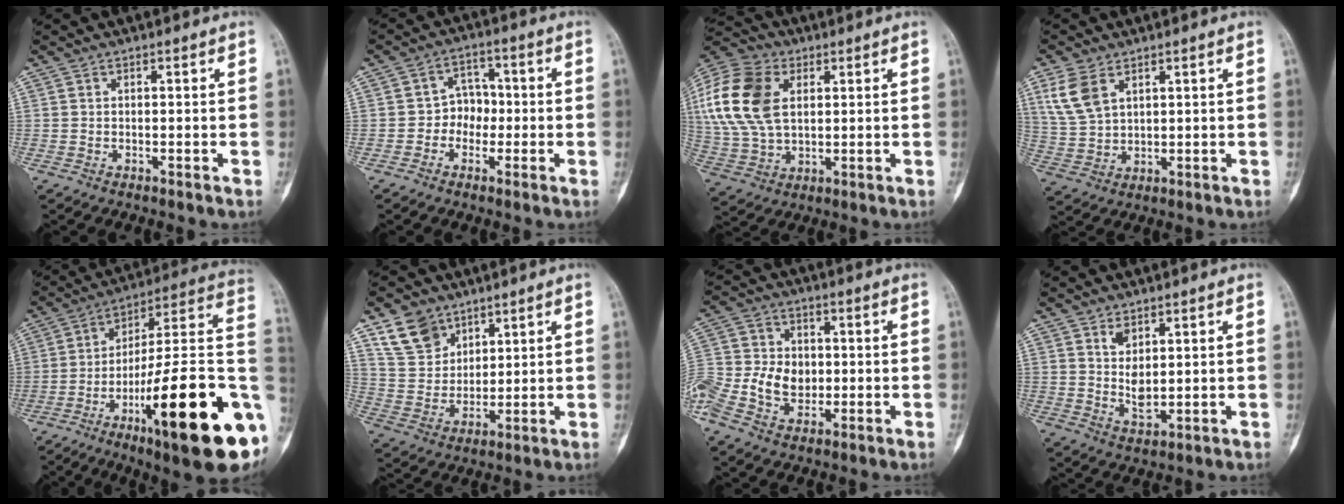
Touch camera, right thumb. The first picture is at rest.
{"total": 5.4, "force": [-1.1, 4.6, 2.6], "torque": [0.001, 0.019, -0.032]}
{"total": 18.8, "force": [4.6, 12.4, 13.4], "torque": [-0.286, 0.004, 0.085]}
{"total": 7.8, "force": [3.9, 4.6, 5.0], "torque": [-0.100, -0.008, 0.089]}
{"total": 29.7, "force": [-9.4, 6.6, 27.4], "torque": [-0.342, 0.035, -0.141]}
{"total": 9.7, "force": [6.4, 6.7, 2.9], "torque": [-0.031, -0.031, 0.132]}
{"total": 13.8, "force": [-2.9, 10.1, 8.9], "torque": [-0.187, 0.018, -0.052]}
{"total": 5.0, "force": [1.9, 2.8, 3.7], "torque": [-0.055, -0.020, 0.042]}